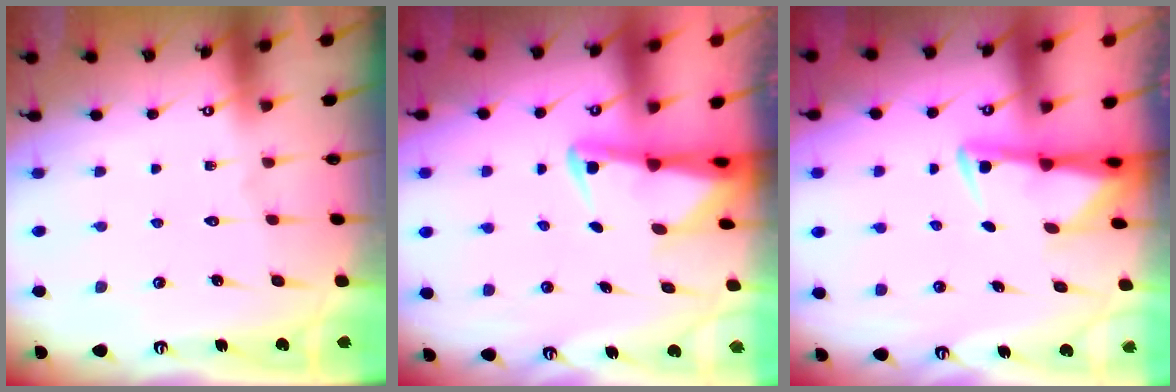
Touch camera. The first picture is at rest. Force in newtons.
{"total": 2.5, "press": 2.5, "slide": 0.6}
{"total": 2.9, "press": 2.9, "slide": 0.6}